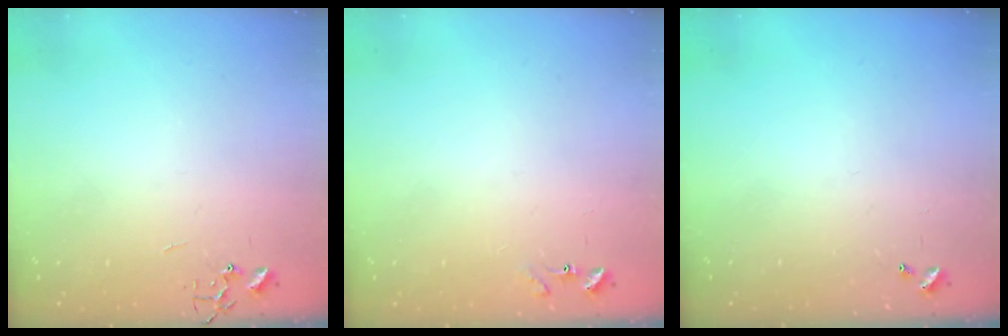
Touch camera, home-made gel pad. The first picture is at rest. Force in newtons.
{"total": 6.9, "press": 6.8, "slide": 0.6}
{"total": 0.0}